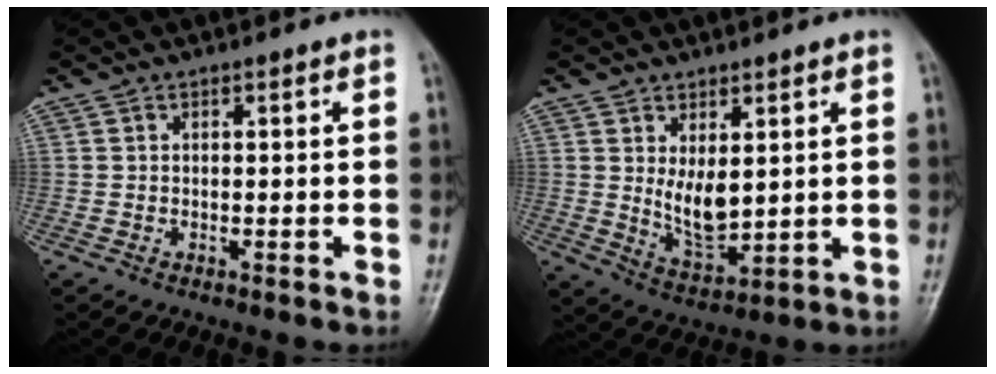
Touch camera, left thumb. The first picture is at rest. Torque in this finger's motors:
{"motor_torque": [1.35, 1.42, 0.80, -0.37, 0.07]}